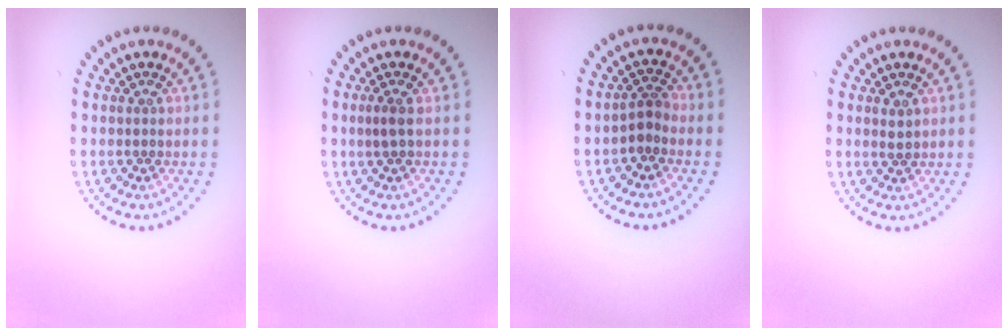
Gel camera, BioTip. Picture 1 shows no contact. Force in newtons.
{"total": 1.2, "press": 0.9, "slide": 0.7}
{"total": 1.6, "press": 1.2, "slide": 1.0}
{"total": 1.0, "press": 1.0, "slide": 0.4}